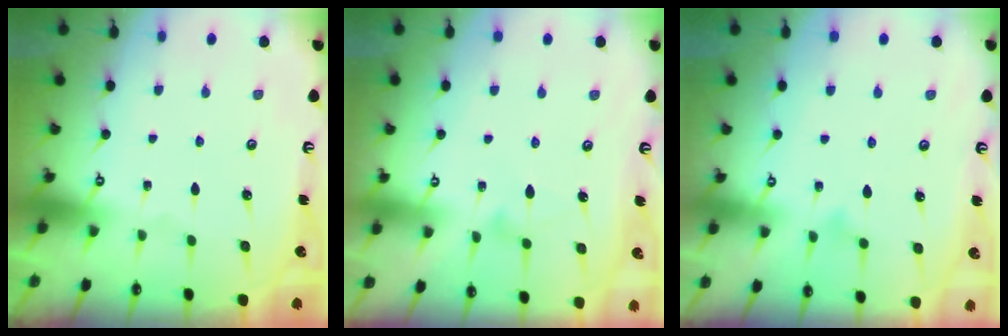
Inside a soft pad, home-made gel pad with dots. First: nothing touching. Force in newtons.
{"total": 9.0, "press": 8.9, "slide": 0.6}
{"total": 4.7, "press": 4.7, "slide": 0.5}